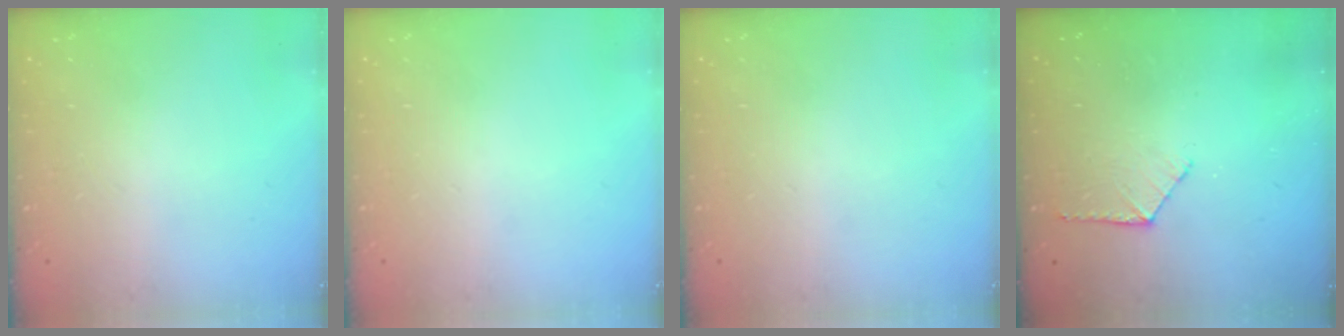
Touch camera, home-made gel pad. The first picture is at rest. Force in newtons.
{"total": 0.0}
{"total": 0.0}
{"total": 6.1, "press": 6.1, "slide": 0.6}